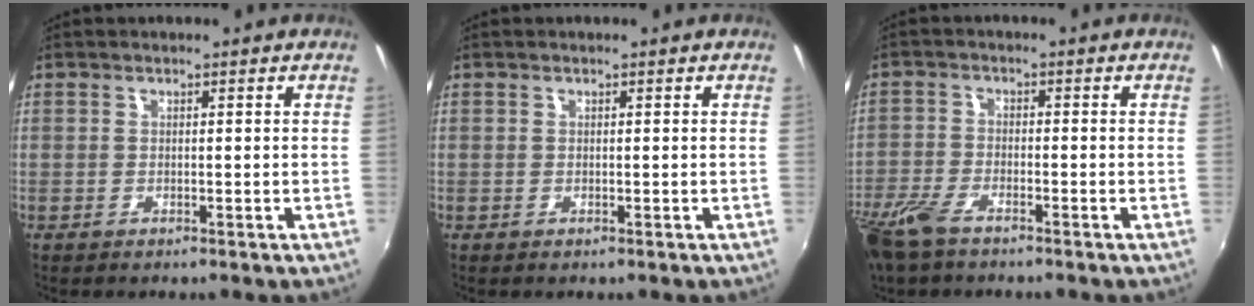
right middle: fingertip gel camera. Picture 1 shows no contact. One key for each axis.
{"total": 0.0}
{"total": 8.2, "fx": -6.1, "fy": 2.7, "fz": 4.8, "tx": -0.127, "ty": -0.023, "tz": -0.124}